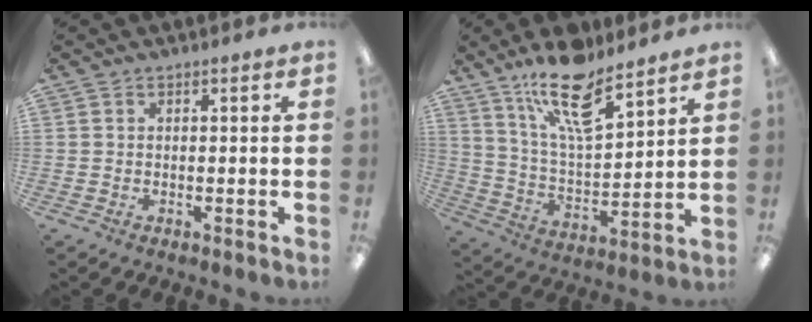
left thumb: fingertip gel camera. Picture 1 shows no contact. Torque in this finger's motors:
{"motor_torque": [0.29, 0.30, 1.53, -1.24, 0.32]}